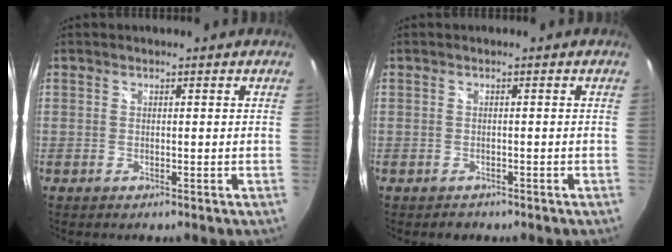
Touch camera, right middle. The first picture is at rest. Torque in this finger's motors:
{"motor_torque": [0.11, -0.07, 0.00, 0.00]}